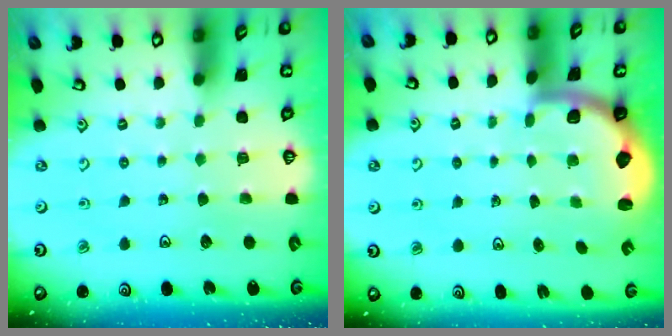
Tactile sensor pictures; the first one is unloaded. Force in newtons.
{"total": 2.0, "press": 2.0, "slide": 0.5}